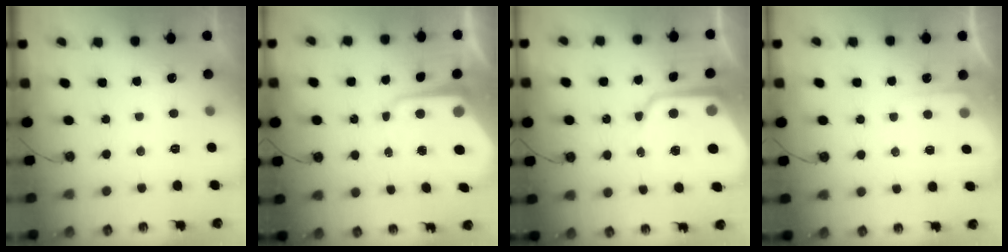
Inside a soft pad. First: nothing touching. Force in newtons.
{"total": 10.2, "press": 10.2, "slide": 1.0}
{"total": 15.0, "press": 14.9, "slide": 1.4}
{"total": 4.0, "press": 3.9, "slide": 0.6}